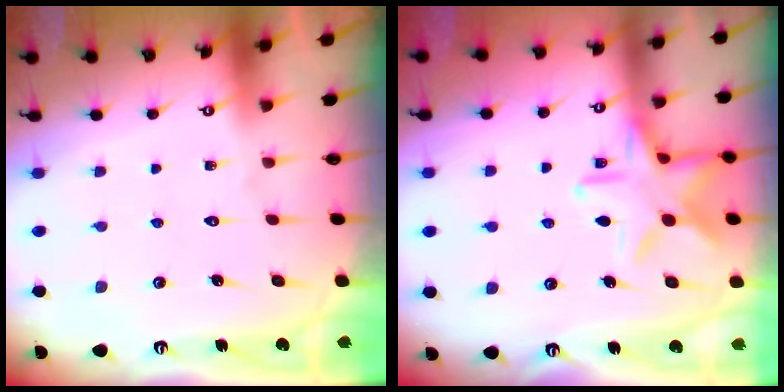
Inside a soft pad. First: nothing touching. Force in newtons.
{"total": 13.7, "press": 13.6, "slide": 1.0}